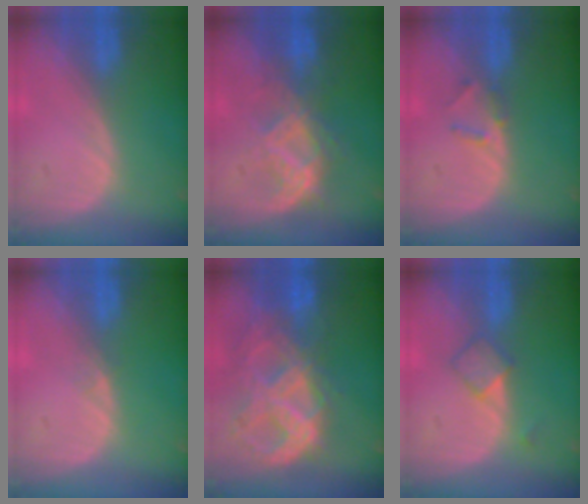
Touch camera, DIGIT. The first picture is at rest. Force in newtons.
{"total": 7.0, "press": 6.8, "slide": 1.3}
{"total": 1.9, "press": 1.7, "slide": 0.9}
{"total": 0.7, "press": 0.7, "slide": 0.1}
{"total": 11.3, "press": 9.6, "slide": 6.0}
{"total": 3.1, "press": 3.1, "slide": 0.2}